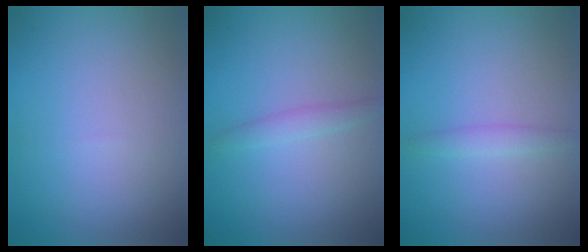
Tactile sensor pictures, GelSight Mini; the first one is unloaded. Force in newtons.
{"total": 1.3, "press": 1.3, "slide": 0.1}
{"total": 1.3, "press": 1.3, "slide": 0.0}